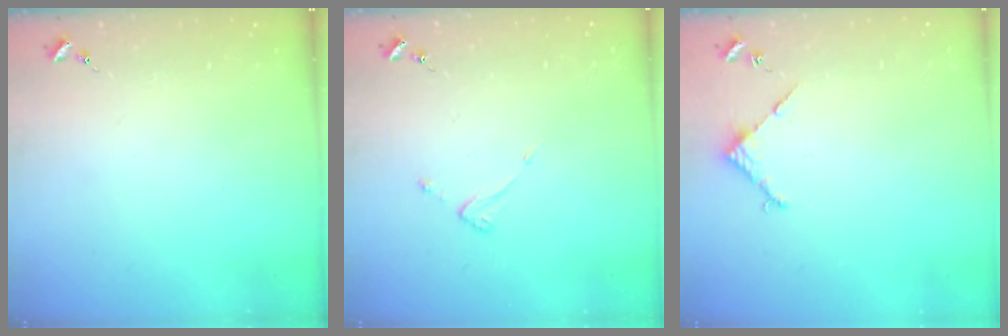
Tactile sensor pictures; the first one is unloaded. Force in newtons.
{"total": 3.6, "press": 3.6, "slide": 0.2}
{"total": 2.9, "press": 2.8, "slide": 0.2}